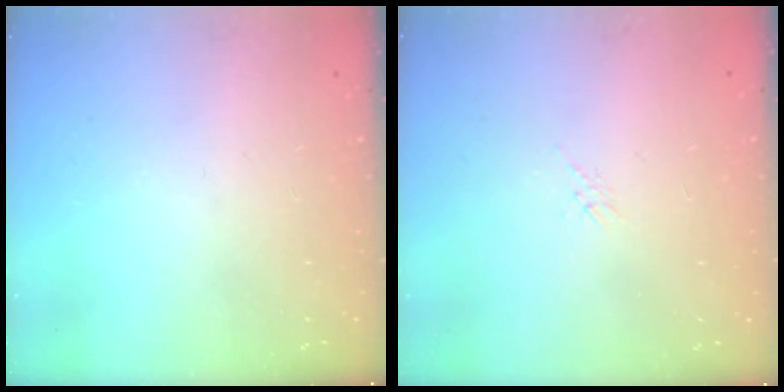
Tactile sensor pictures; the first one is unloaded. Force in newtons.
{"total": 1.7, "press": 1.6, "slide": 0.4}